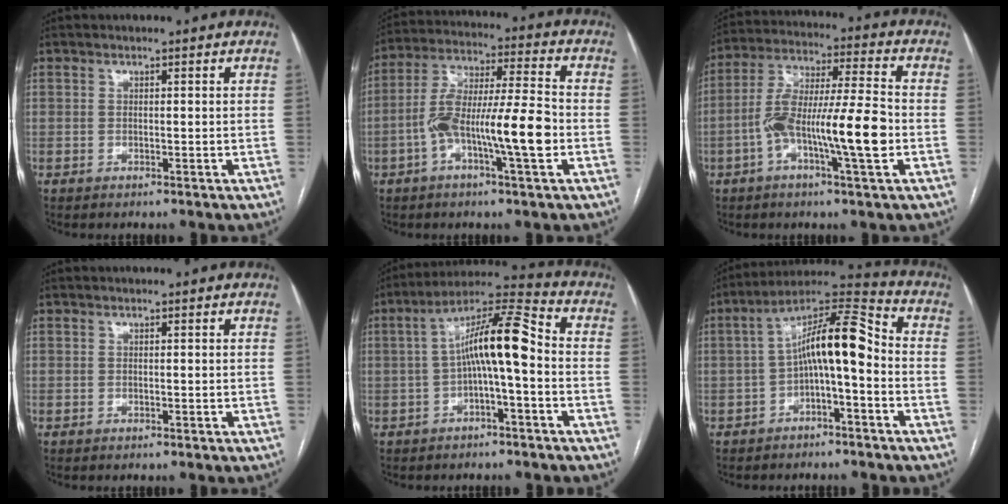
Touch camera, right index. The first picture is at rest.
{"total": 13.7, "force": [-3.8, 1.7, 13.1], "torque": [-0.240, 0.016, -0.069]}
{"total": 14.4, "force": [-3.8, 1.5, 13.8], "torque": [-0.253, 0.012, -0.070]}
{"total": 0.0}
{"total": 10.1, "force": [-0.5, 0.9, 10.1], "torque": [-0.177, 0.033, -0.012]}
{"total": 11.3, "force": [-1.2, 2.5, 10.9], "torque": [-0.187, 0.046, -0.019]}